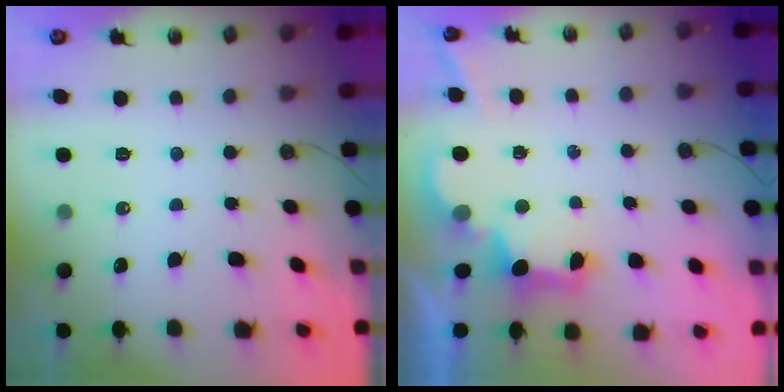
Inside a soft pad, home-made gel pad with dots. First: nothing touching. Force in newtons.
{"total": 2.7, "press": 2.6, "slide": 0.9}